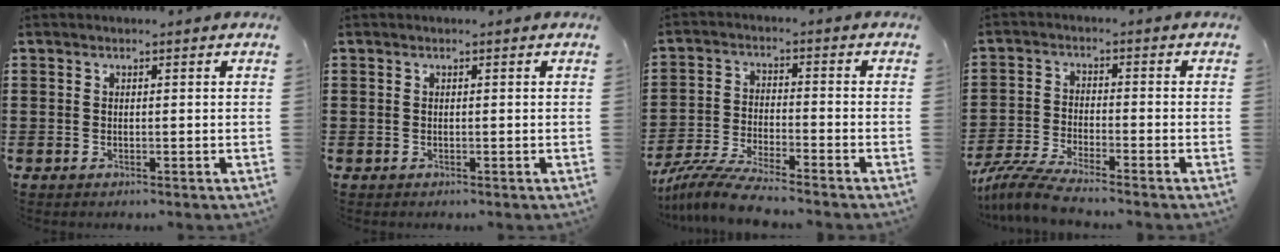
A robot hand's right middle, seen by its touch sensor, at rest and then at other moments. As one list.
[{"total": 0.0}, {"total": 6.8, "force": [-6.2, 0.1, 2.7], "torque": [-0.066, -0.011, -0.123]}, {"total": 5.6, "force": [-5.1, 0.0, 2.3], "torque": [-0.072, -0.021, -0.105]}]